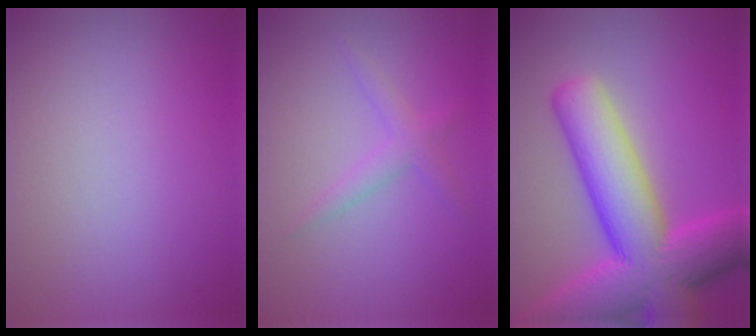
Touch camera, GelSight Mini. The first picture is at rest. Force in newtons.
{"total": 1.7, "press": 1.7, "slide": 0.1}
{"total": 12.5, "press": 12.5, "slide": 0.7}